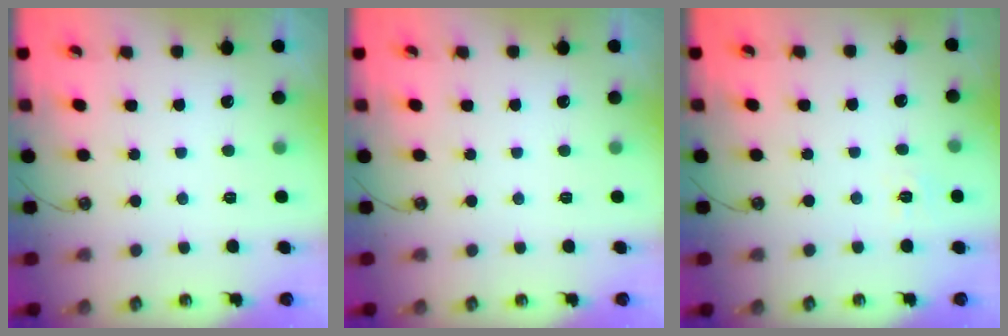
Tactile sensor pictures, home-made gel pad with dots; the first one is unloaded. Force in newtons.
{"total": 0.0}
{"total": 4.6, "press": 4.5, "slide": 0.6}